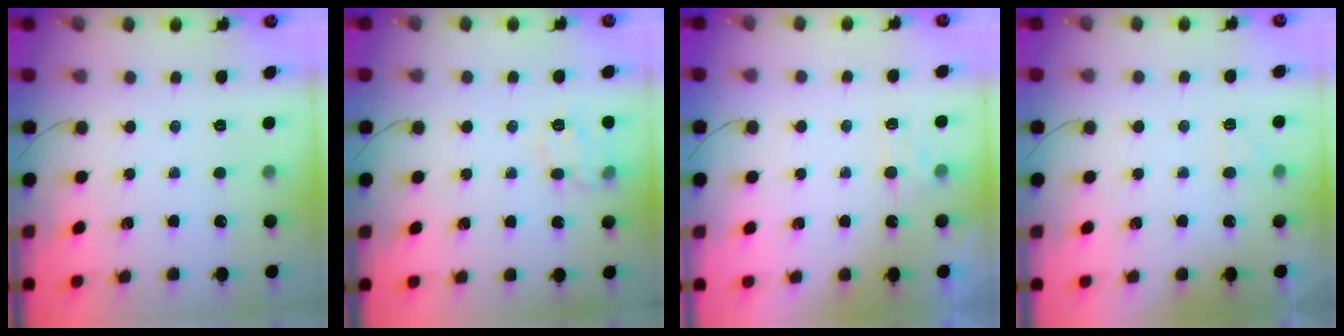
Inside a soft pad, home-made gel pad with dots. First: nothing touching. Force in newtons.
{"total": 9.6, "press": 9.6, "slide": 0.4}
{"total": 3.7, "press": 3.5, "slide": 1.2}
{"total": 4.8, "press": 4.6, "slide": 1.5}